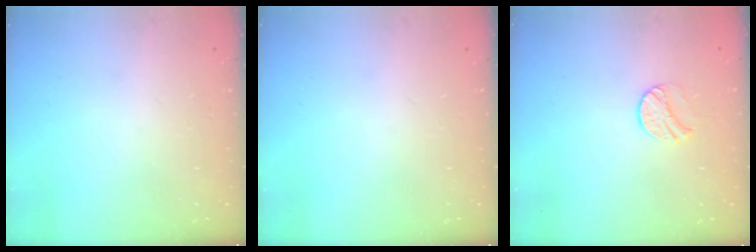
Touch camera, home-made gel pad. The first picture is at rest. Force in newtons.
{"total": 0.0}
{"total": 8.6, "press": 8.5, "slide": 0.9}